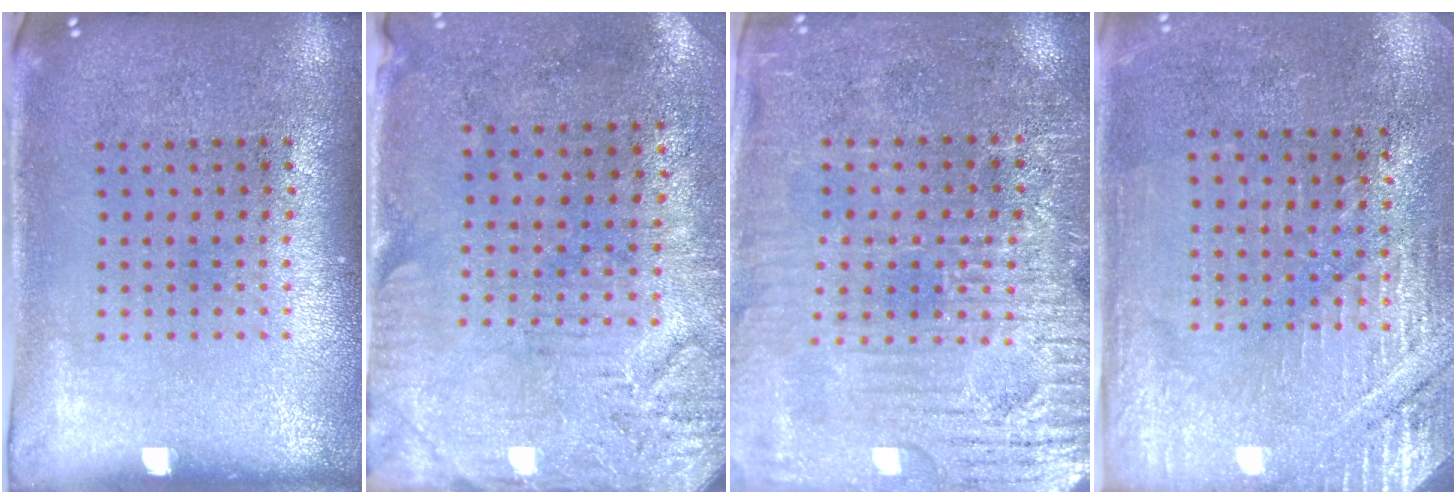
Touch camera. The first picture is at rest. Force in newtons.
{"total": 3.3, "press": 2.6, "slide": 2.0}
{"total": 3.5, "press": 3.4, "slide": 0.8}
{"total": 2.9, "press": 2.8, "slide": 0.7}